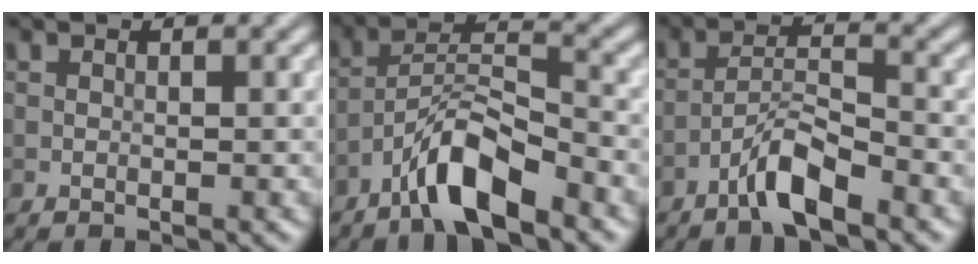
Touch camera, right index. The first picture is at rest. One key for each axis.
{"total": 6.0, "fx": -4.2, "fy": 1.4, "fz": 4.1, "tx": -0.074, "ty": 0.008, "tz": -0.081}
{"total": 4.0, "fx": -2.8, "fy": 0.7, "fz": 2.7, "tx": -0.050, "ty": 0.013, "tz": -0.059}